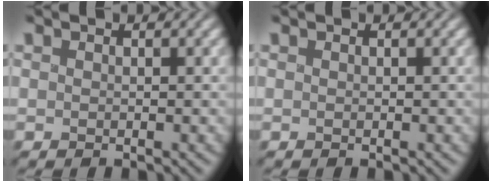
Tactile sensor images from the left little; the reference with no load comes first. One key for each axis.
{"total": 0.0}